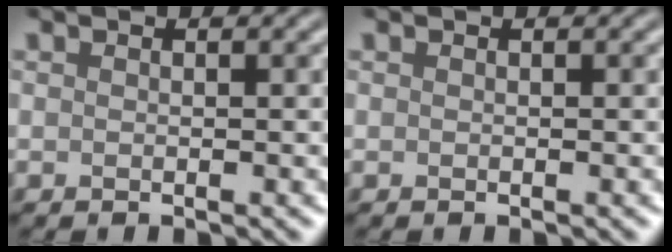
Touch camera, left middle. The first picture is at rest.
{"total": 0.0}